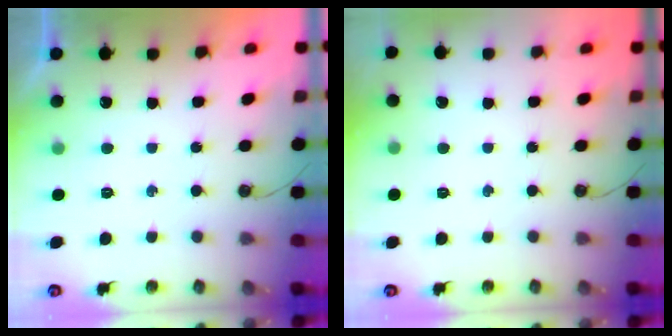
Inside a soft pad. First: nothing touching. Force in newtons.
{"total": 0.0}